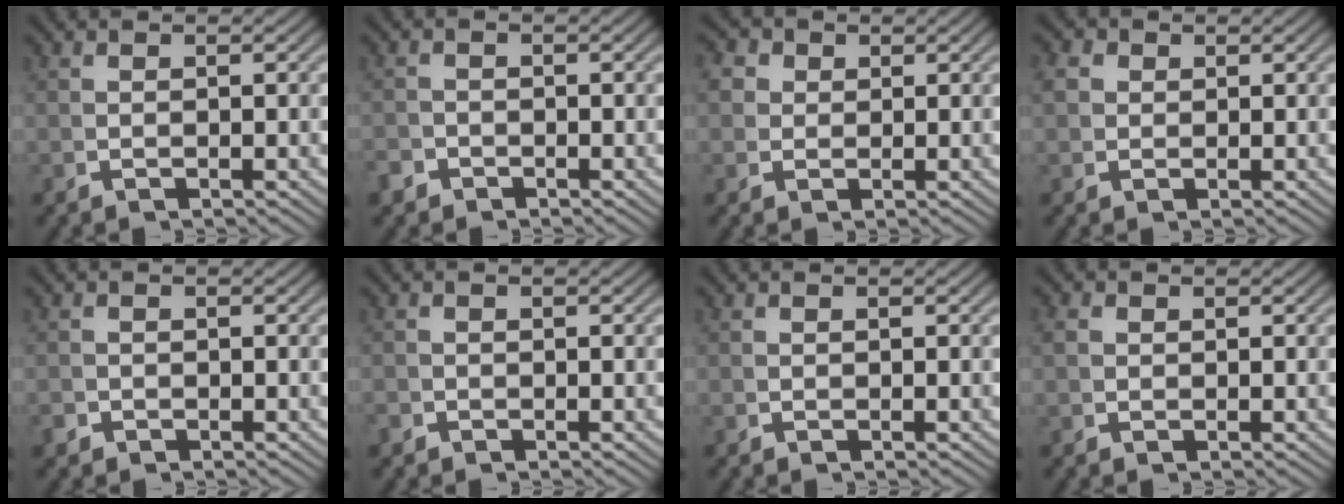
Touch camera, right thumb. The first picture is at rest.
{"total": 1.5, "force": [-1.3, 0.7, -0.2], "torque": [0.005, -0.008, -0.023]}
{"total": 3.9, "force": [1.4, 3.3, 1.5], "torque": [-0.041, -0.005, 0.024]}
{"total": 2.3, "force": [0.9, 1.9, 0.8], "torque": [-0.025, -0.007, 0.021]}
{"total": 0.9, "force": [-0.7, 0.5, -0.1], "torque": [0.002, -0.006, -0.013]}
{"total": 0.6, "force": [-0.6, 0.2, -0.2], "torque": [0.005, -0.005, -0.011]}
{"total": 0.0}
{"total": 1.1, "force": [0.3, 1.0, 0.4], "torque": [-0.014, -0.009, 0.010]}